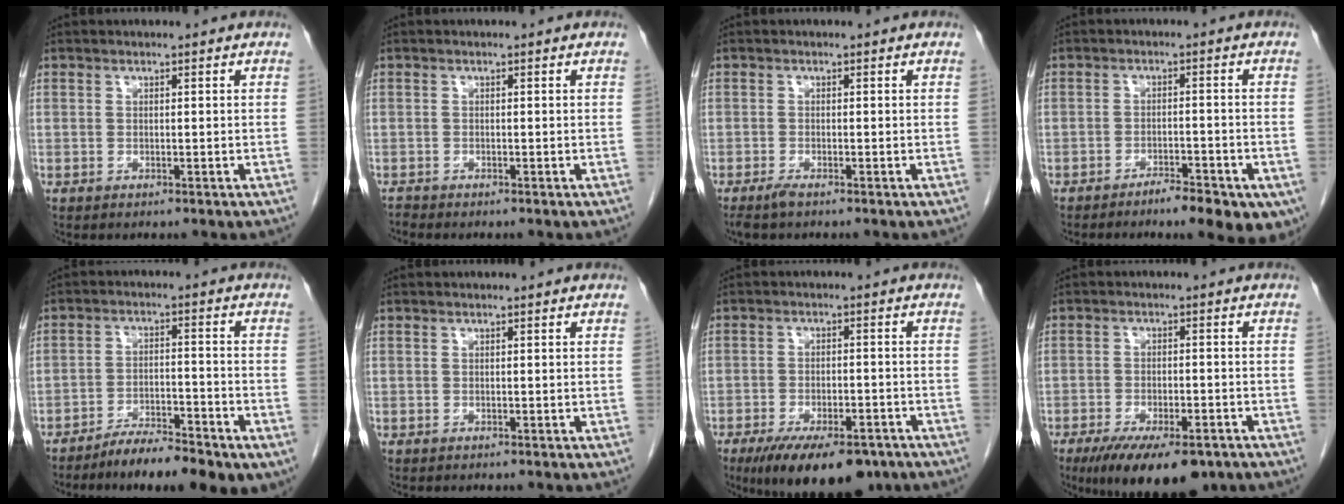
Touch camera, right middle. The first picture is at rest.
{"total": 0.6, "force": [-0.6, -0.1, -0.1], "torque": [-0.001, -0.005, -0.014]}
{"total": 1.4, "force": [-1.1, 0.0, 0.9], "torque": [-0.024, -0.006, -0.023]}
{"total": 8.7, "force": [-5.6, 2.2, 6.2], "torque": [-0.071, -0.002, -0.080]}
{"total": 9.6, "force": [-6.9, 1.9, 6.4], "torque": [-0.098, -0.007, -0.111]}
{"total": 0.0}
{"total": 13.5, "force": [-9.8, 4.6, 8.0], "torque": [-0.125, -0.013, -0.148]}
{"total": 12.7, "force": [-8.9, 4.1, 8.1], "torque": [-0.126, -0.016, -0.133]}